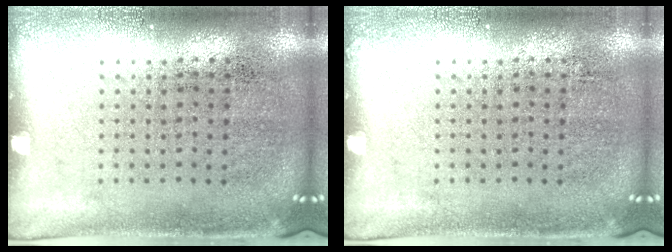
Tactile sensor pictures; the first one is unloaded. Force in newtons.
{"total": 0.0}